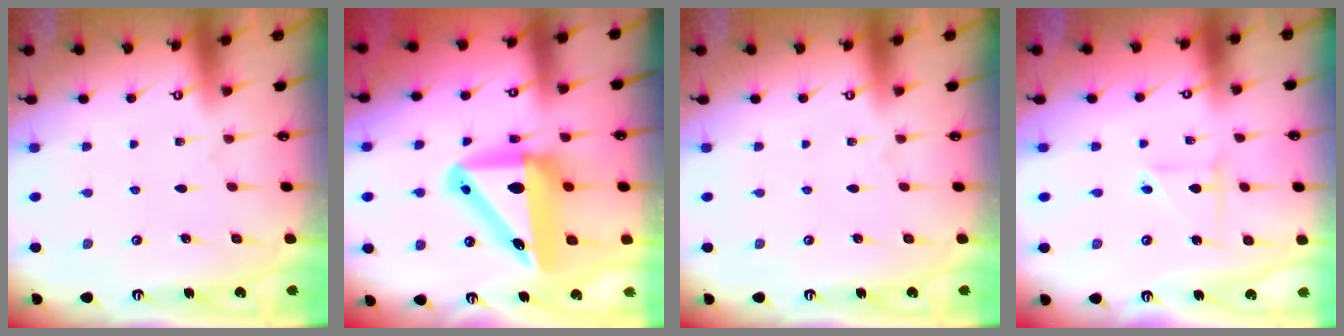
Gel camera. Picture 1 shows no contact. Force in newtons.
{"total": 15.6, "press": 14.9, "slide": 4.6}
{"total": 0.0}
{"total": 3.3, "press": 3.2, "slide": 0.4}